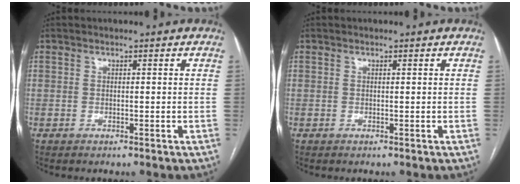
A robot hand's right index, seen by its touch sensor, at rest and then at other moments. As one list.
[{"total": 0.0}]